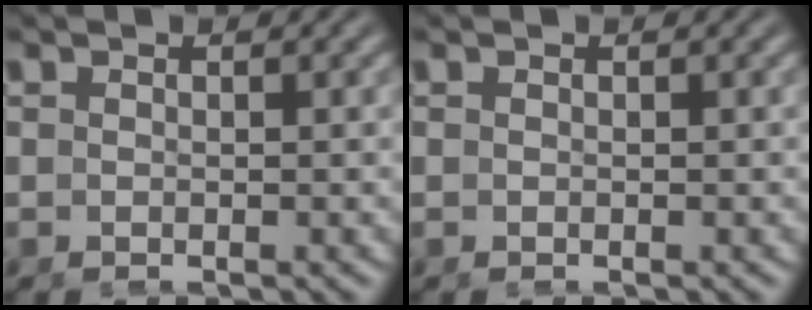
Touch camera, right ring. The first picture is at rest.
{"total": 0.0}